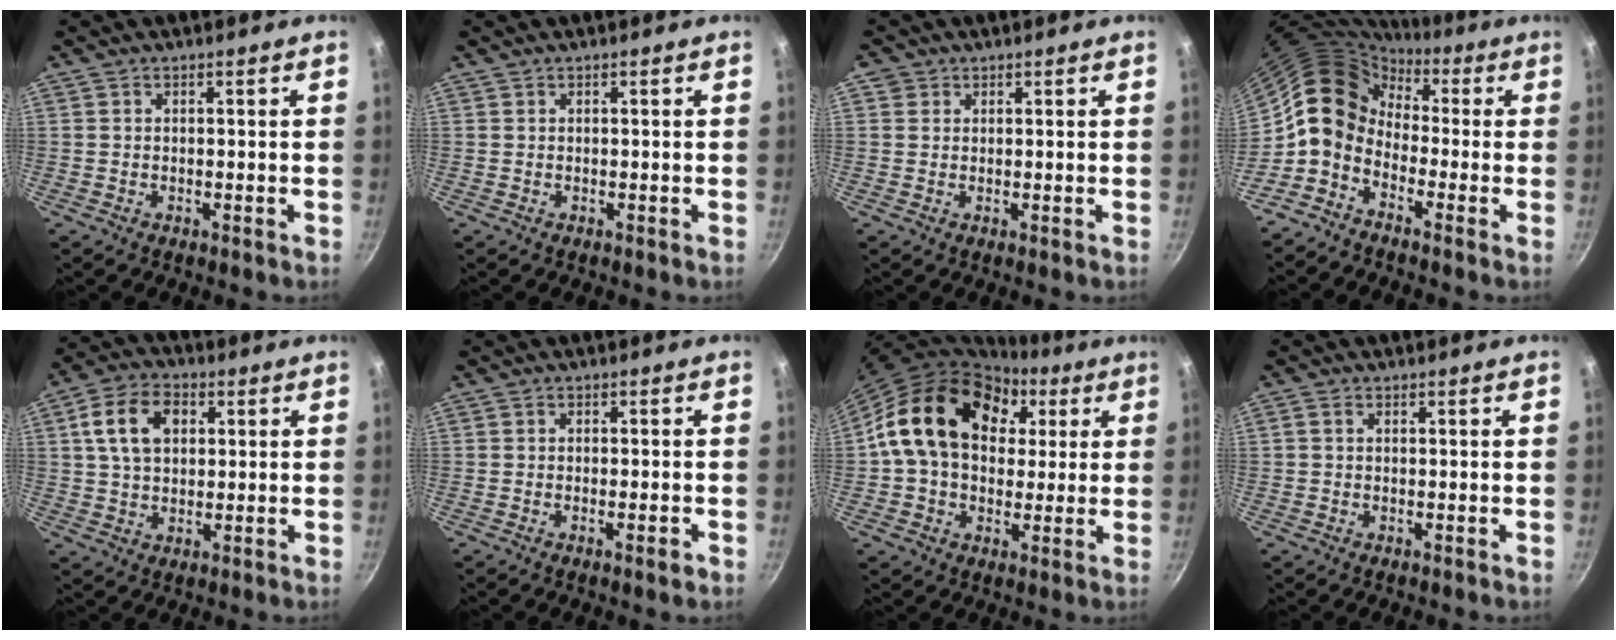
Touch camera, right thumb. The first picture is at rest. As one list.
[{"total": 0.0}, {"total": 1.8, "force": [0.6, 1.6, 0.3], "torque": [0.010, 0.004, 0.006]}, {"total": 9.7, "force": [-1.2, 7.8, 5.7], "torque": [-0.075, 0.040, -0.049]}, {"total": 10.9, "force": [2.9, 7.4, 7.3], "torque": [-0.118, 0.012, 0.044]}, {"total": 2.4, "force": [-1.1, 0.6, 2.0], "torque": [-0.034, 0.008, -0.019]}, {"total": 20.1, "force": [5.3, 14.8, 12.5], "torque": [-0.188, 0.019, 0.078]}, {"total": 1.1, "force": [0.1, 0.8, 0.7], "torque": [-0.014, 0.006, 0.001]}]